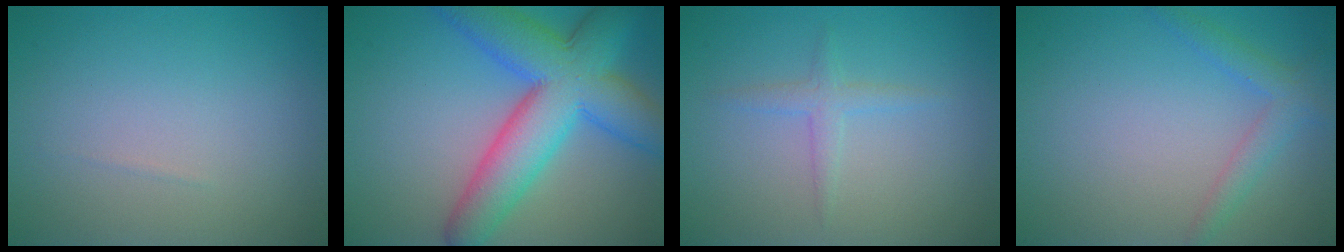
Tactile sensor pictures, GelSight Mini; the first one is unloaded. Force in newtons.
{"total": 10.3, "press": 10.3, "slide": 0.3}
{"total": 1.5, "press": 1.5, "slide": 0.0}
{"total": 2.3, "press": 2.3, "slide": 0.2}